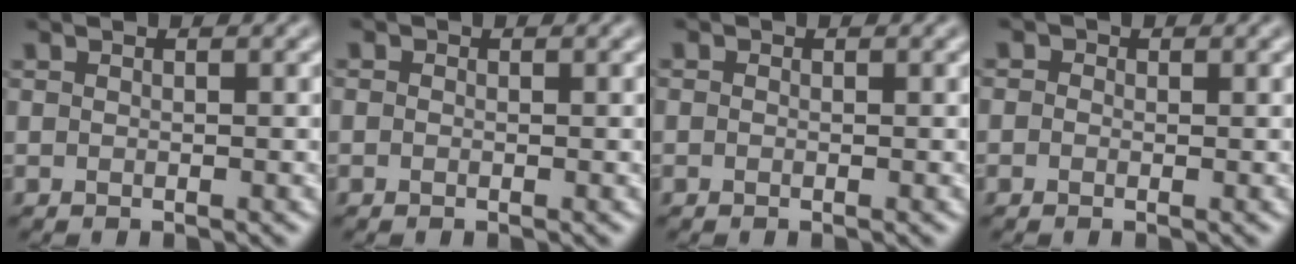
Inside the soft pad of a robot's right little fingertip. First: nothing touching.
{"total": 0.0}
{"total": 0.0}
{"total": 0.9, "force": [0.2, 0.8, 0.4], "torque": [-0.006, -0.002, -0.011]}